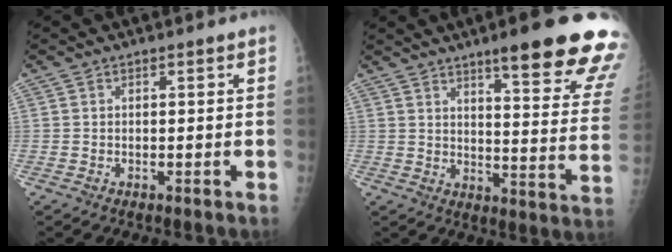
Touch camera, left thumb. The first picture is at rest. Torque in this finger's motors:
{"motor_torque": [1.99, 1.08, 1.13, -1.13, 0.22]}